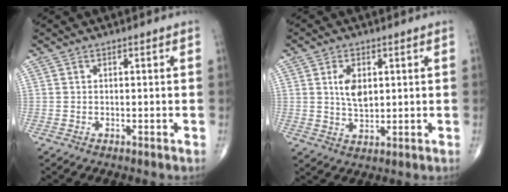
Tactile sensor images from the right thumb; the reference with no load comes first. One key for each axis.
{"total": 5.5, "fx": 1.4, "fy": 3.2, "fz": 4.2, "tx": -0.068, "ty": -0.011, "tz": 0.027}